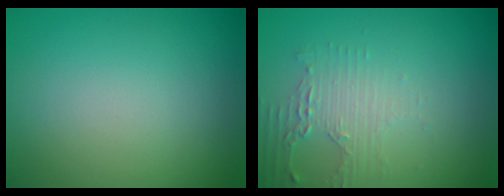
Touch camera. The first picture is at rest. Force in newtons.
{"total": 2.2, "press": 2.1, "slide": 0.6}